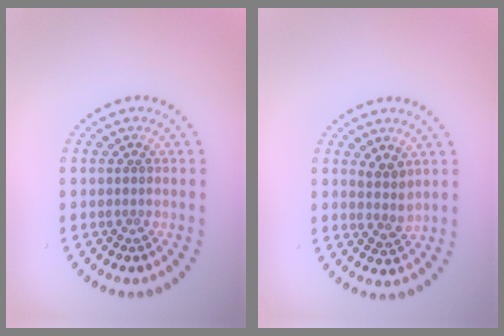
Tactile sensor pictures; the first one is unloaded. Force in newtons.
{"total": 1.8, "press": 1.5, "slide": 1.1}